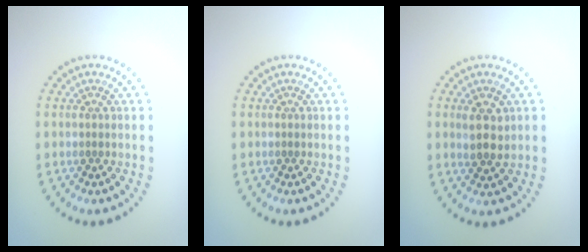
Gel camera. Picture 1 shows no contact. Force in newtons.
{"total": 0.0}
{"total": 2.5, "press": 2.3, "slide": 1.1}